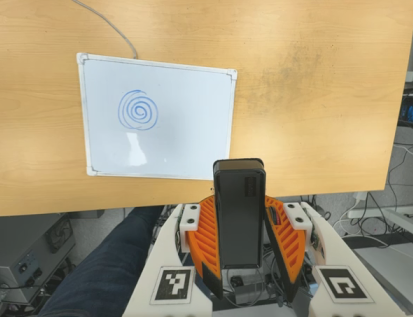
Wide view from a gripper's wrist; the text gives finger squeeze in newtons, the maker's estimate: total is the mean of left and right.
{"total": 5.0, "left": 4.8, "right": 5.2}